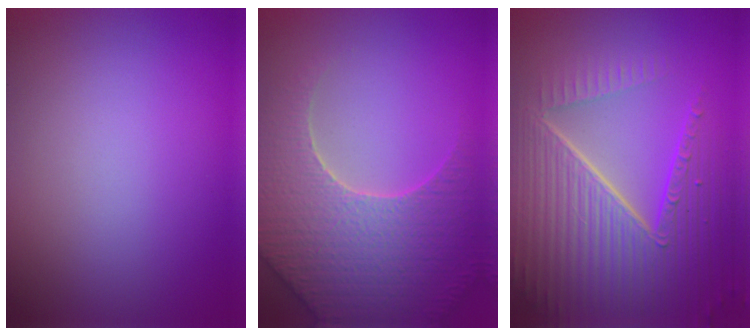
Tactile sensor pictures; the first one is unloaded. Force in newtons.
{"total": 7.5, "press": 7.2, "slide": 2.1}
{"total": 10.5, "press": 6.6, "slide": 8.2}